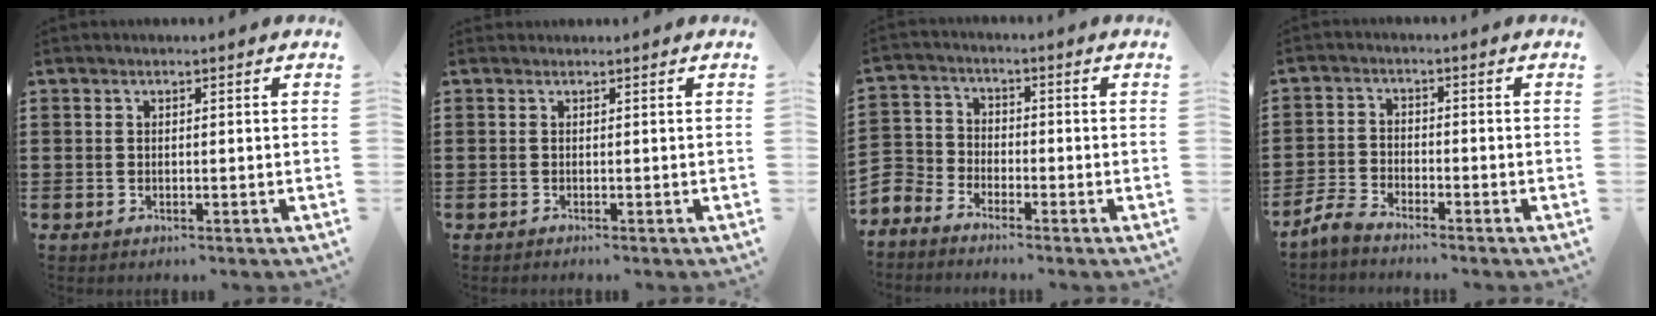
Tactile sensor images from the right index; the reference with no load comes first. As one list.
[{"total": 0.0}, {"total": 3.7, "force": [-3.4, 1.4, 0.0], "torque": [-0.033, -0.009, -0.082]}, {"total": 3.2, "force": [-3.1, 0.3, 0.8], "torque": [-0.038, -0.001, -0.070]}]